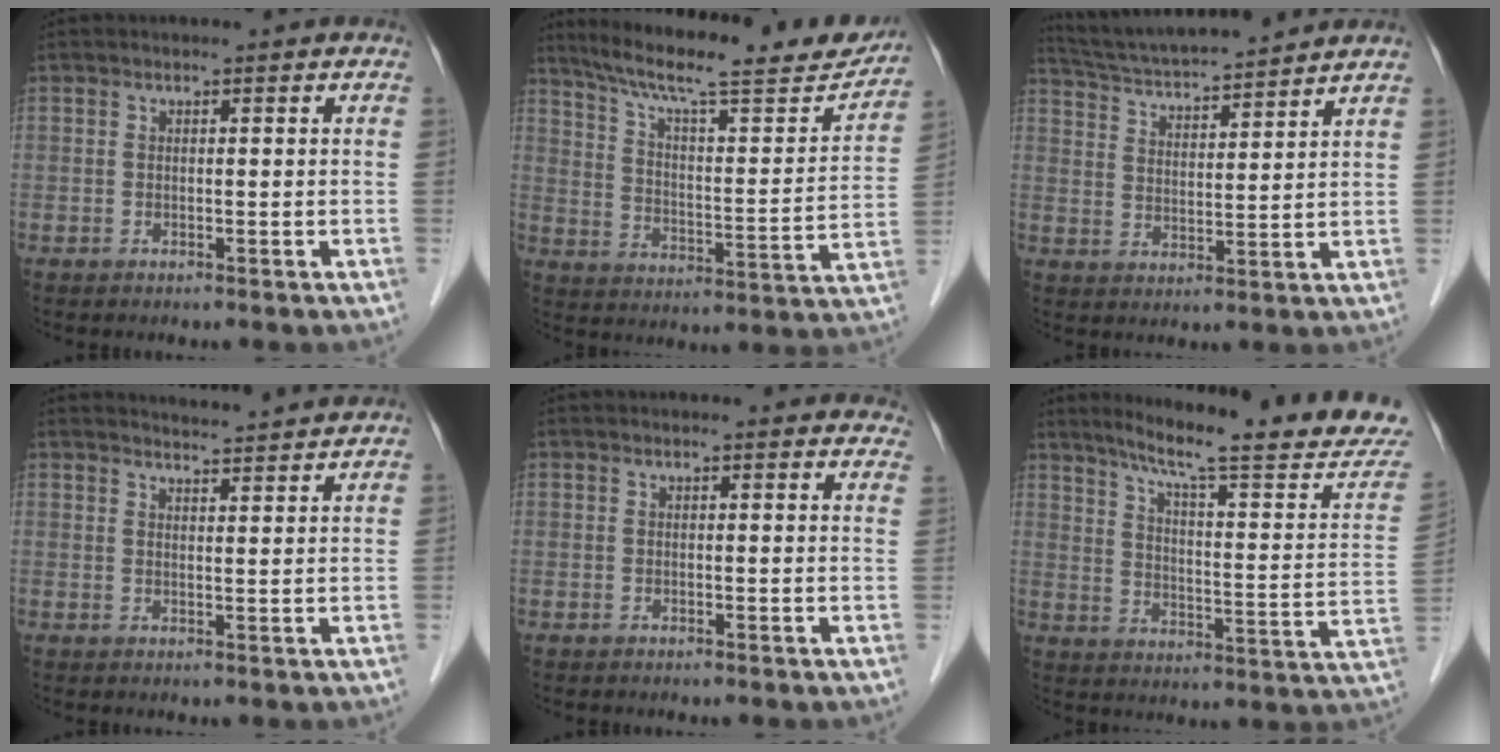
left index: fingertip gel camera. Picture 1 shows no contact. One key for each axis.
{"total": 22.9, "fx": 20.0, "fy": 3.3, "fz": 10.8, "tx": -0.171, "ty": -0.015, "tz": 0.279}
{"total": 12.9, "fx": 12.0, "fy": 0.2, "fz": 4.7, "tx": -0.091, "ty": 0.017, "tz": 0.197}
{"total": 5.4, "fx": 5.3, "fy": -0.4, "fz": 0.8, "tx": -0.022, "ty": 0.008, "tz": 0.068}
{"total": 6.0, "fx": 5.5, "fy": 1.7, "fz": 1.5, "tx": 0.001, "ty": 0.004, "tz": 0.038}
{"total": 21.5, "fx": 18.3, "fy": 0.9, "fz": 11.3, "tx": -0.159, "ty": -0.043, "tz": 0.236}